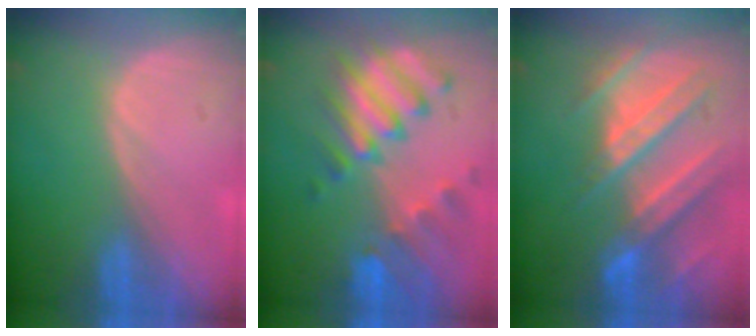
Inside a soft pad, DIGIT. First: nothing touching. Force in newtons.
{"total": 10.2, "press": 8.9, "slide": 5.0}
{"total": 11.1, "press": 9.8, "slide": 5.2}